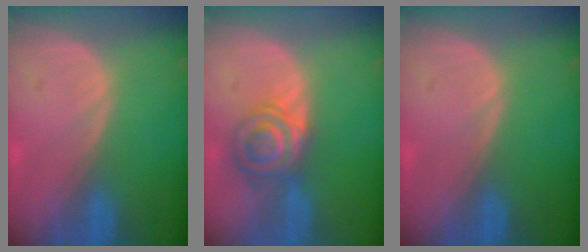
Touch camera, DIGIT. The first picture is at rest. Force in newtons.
{"total": 6.8, "press": 5.9, "slide": 3.5}
{"total": 0.0}